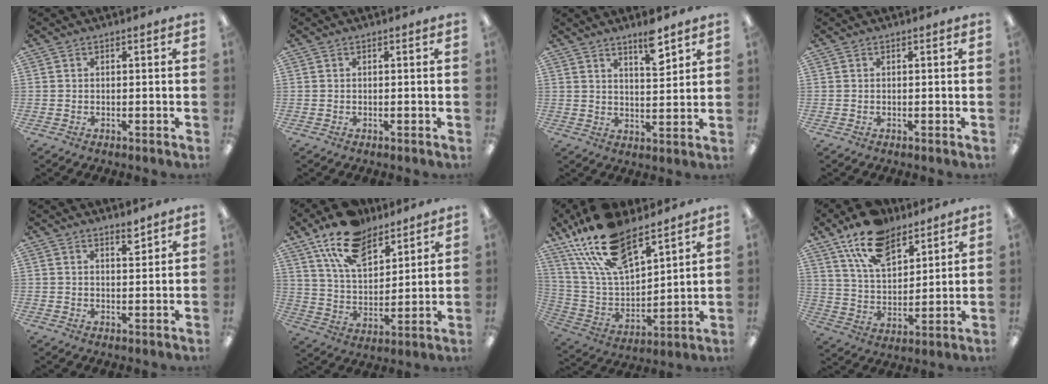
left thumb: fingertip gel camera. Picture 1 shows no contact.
{"total": 0.0}
{"total": 7.0, "force": [5.4, 1.7, 4.0], "torque": [-0.053, -0.037, 0.089]}
{"total": 0.0}
{"total": 3.2, "force": [2.8, 0.8, 1.5], "torque": [-0.010, -0.018, 0.045]}
{"total": 15.5, "force": [10.8, 8.0, 7.8], "torque": [-0.152, -0.043, 0.200]}
{"total": 21.0, "force": [14.9, 8.9, 11.9], "torque": [-0.255, -0.074, 0.266]}
{"total": 14.7, "force": [10.2, 7.5, 7.5], "torque": [-0.142, -0.040, 0.189]}